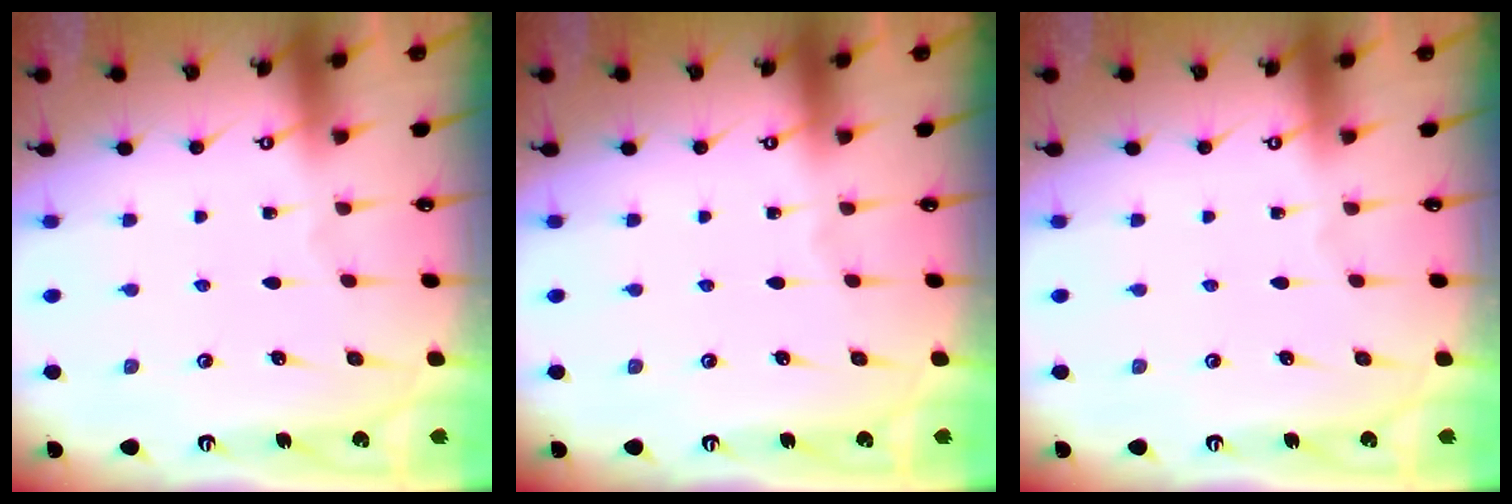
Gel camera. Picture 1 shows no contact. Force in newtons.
{"total": 0.0}
{"total": 0.0}